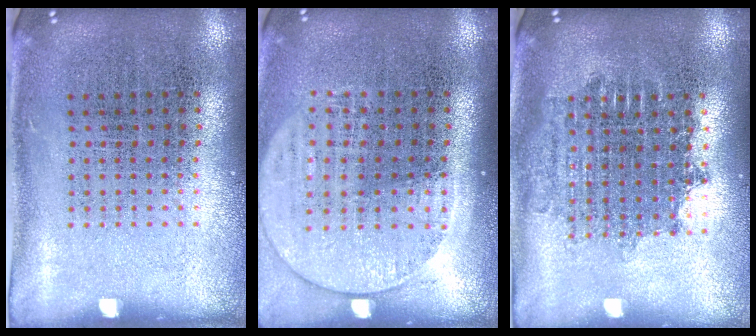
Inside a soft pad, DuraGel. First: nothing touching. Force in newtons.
{"total": 1.6, "press": 1.5, "slide": 0.7}
{"total": 1.8, "press": 1.5, "slide": 1.0}